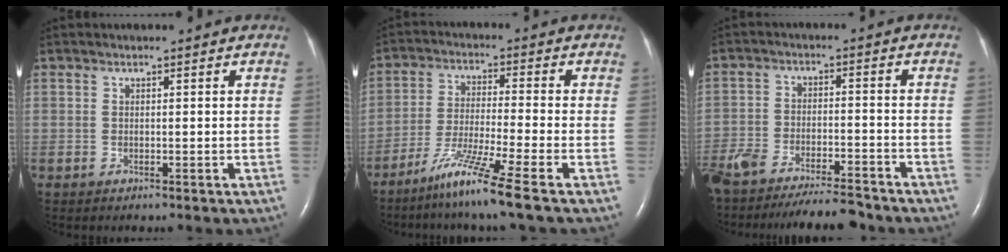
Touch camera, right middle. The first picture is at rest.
{"total": 8.8, "force": [-6.2, -2.0, 6.0], "torque": [-0.117, -0.038, -0.120]}
{"total": 16.7, "force": [-14.9, 2.8, 6.9], "torque": [-0.156, -0.020, -0.230]}